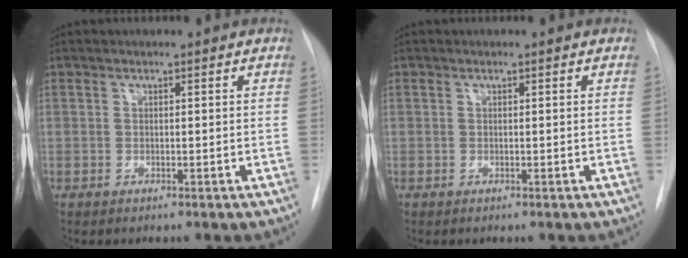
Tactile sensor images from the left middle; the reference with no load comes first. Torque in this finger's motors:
{"motor_torque": [0.11, -0.14, 0.04, 0.01]}